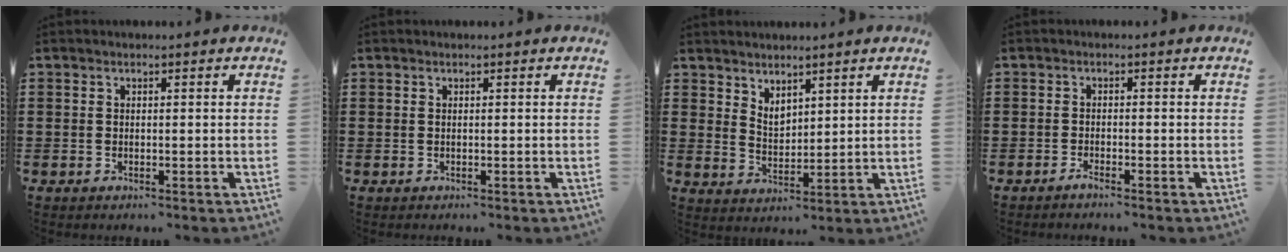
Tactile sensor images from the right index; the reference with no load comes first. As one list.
[{"total": 0.0}, {"total": 3.0, "force": [2.6, 1.4, 0.6], "torque": [-0.021, -0.002, 0.050]}, {"total": 0.9, "force": [-0.8, 0.0, 0.4], "torque": [-0.008, -0.002, -0.016]}]